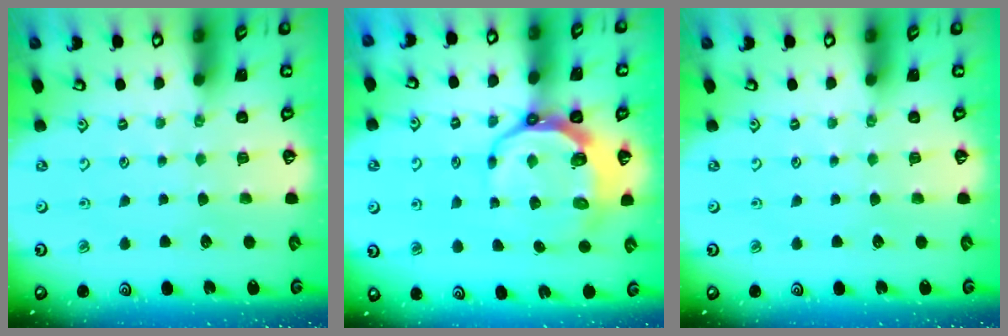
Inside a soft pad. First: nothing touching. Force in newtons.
{"total": 10.2, "press": 9.4, "slide": 3.9}
{"total": 0.0}